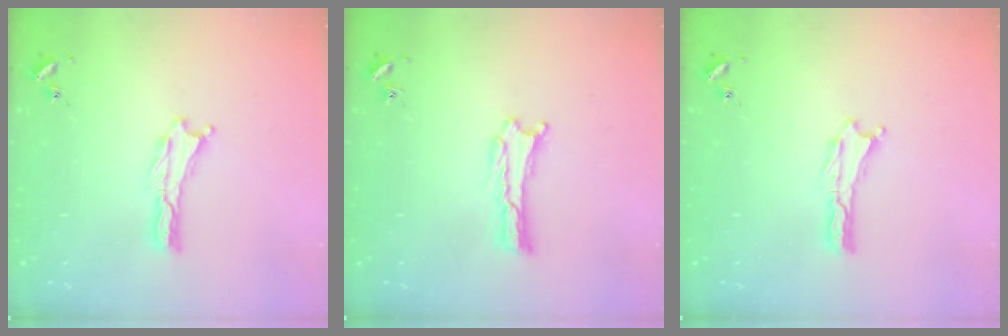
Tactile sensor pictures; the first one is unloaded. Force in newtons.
{"total": 0.8, "press": 0.8, "slide": 0.0}
{"total": 0.0}